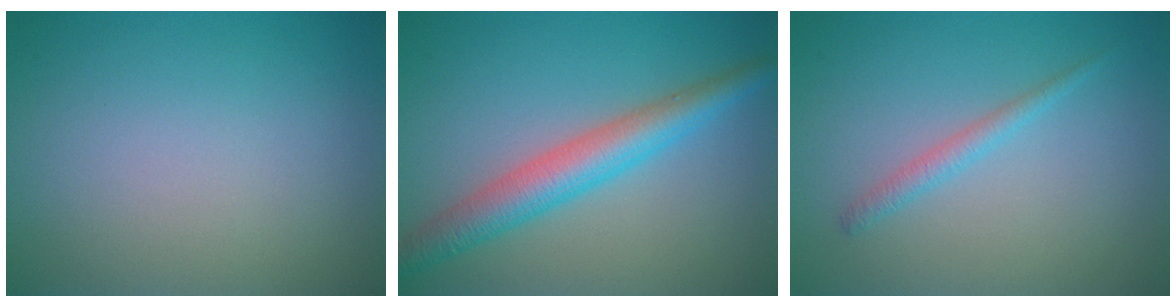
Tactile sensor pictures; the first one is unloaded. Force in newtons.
{"total": 5.0, "press": 5.0, "slide": 0.1}
{"total": 1.4, "press": 1.4, "slide": 0.1}